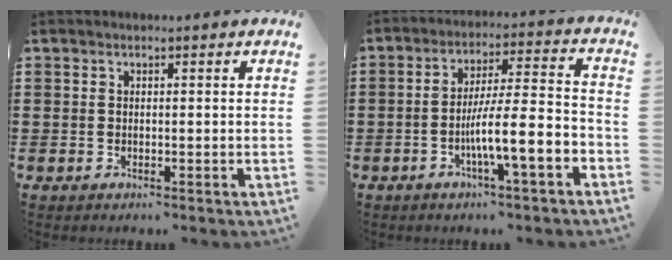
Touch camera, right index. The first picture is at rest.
{"total": 9.6, "force": [-4.2, 1.4, 8.5], "torque": [-0.133, 0.001, -0.075]}